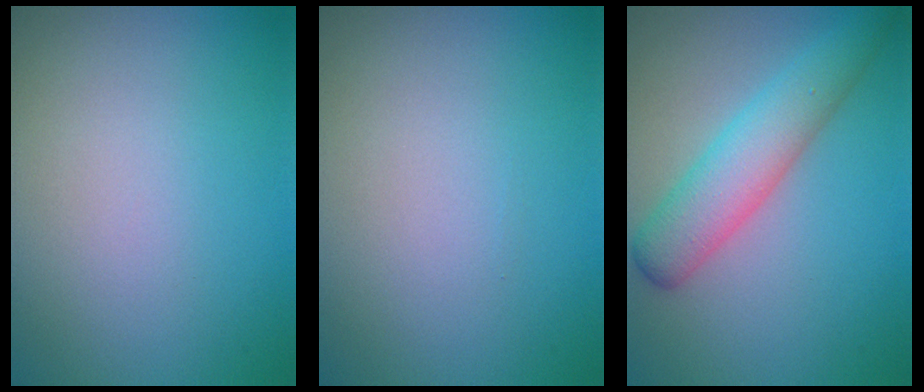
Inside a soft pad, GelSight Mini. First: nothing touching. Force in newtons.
{"total": 0.0}
{"total": 4.7, "press": 4.7, "slide": 0.1}